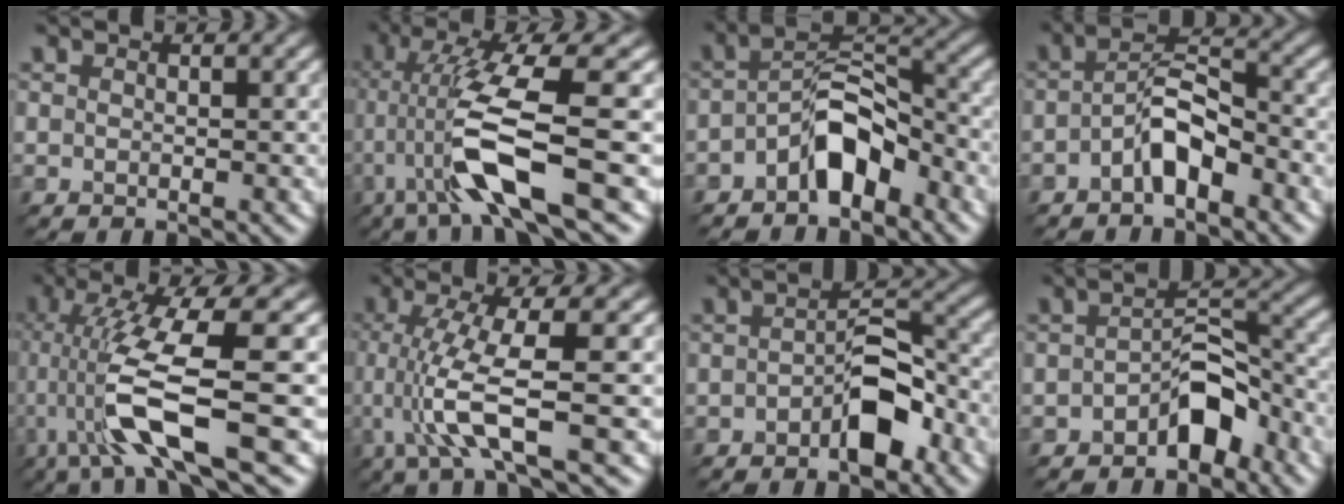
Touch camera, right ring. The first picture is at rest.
{"total": 8.0, "force": [-2.1, 0.7, 7.7], "torque": [-0.149, 0.012, -0.027]}
{"total": 4.9, "force": [-3.5, 1.6, 3.0], "torque": [-0.060, 0.019, -0.058]}
{"total": 3.3, "force": [-2.4, 0.7, 2.2], "torque": [-0.052, 0.018, -0.035]}
{"total": 8.8, "force": [-1.7, 1.0, 8.6], "torque": [-0.168, 0.007, -0.016]}
{"total": 6.1, "force": [-1.3, 0.4, 5.9], "torque": [-0.129, 0.006, -0.011]}
{"total": 4.1, "force": [-2.6, 1.2, 3.0], "torque": [-0.052, 0.019, -0.034]}
{"total": 4.0, "force": [-3.0, 1.4, 2.3], "torque": [-0.039, 0.023, -0.042]}